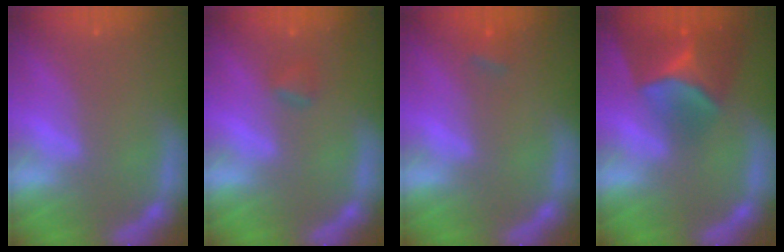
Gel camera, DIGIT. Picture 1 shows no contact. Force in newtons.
{"total": 1.4}
{"total": 1.4}
{"total": 8.4}